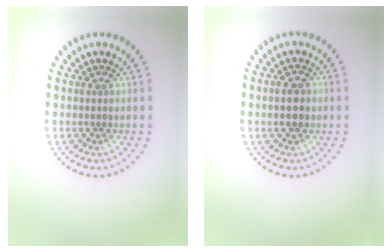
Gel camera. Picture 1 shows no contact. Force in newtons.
{"total": 2.1, "press": 2.1, "slide": 0.1}